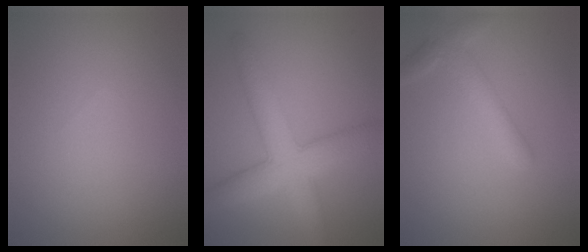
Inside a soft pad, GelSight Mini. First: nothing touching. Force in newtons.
{"total": 6.2, "press": 6.2, "slide": 0.2}
{"total": 2.8, "press": 2.8, "slide": 0.2}